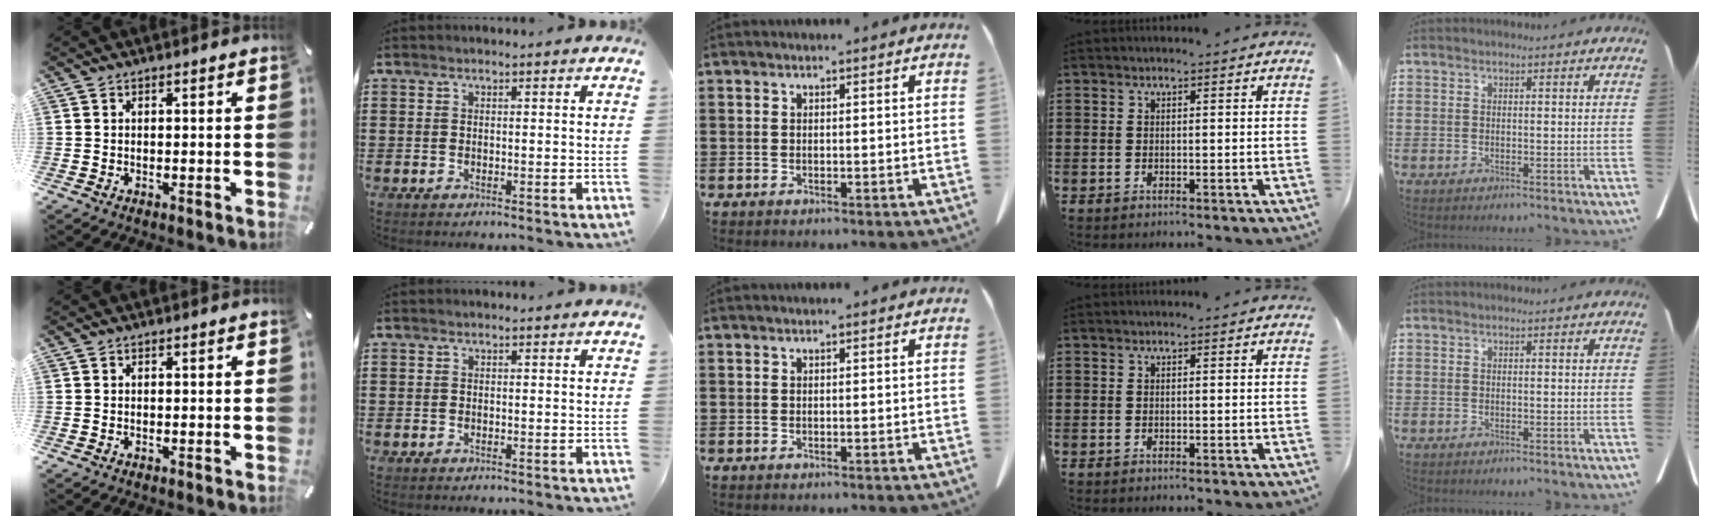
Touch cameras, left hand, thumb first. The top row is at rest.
{}